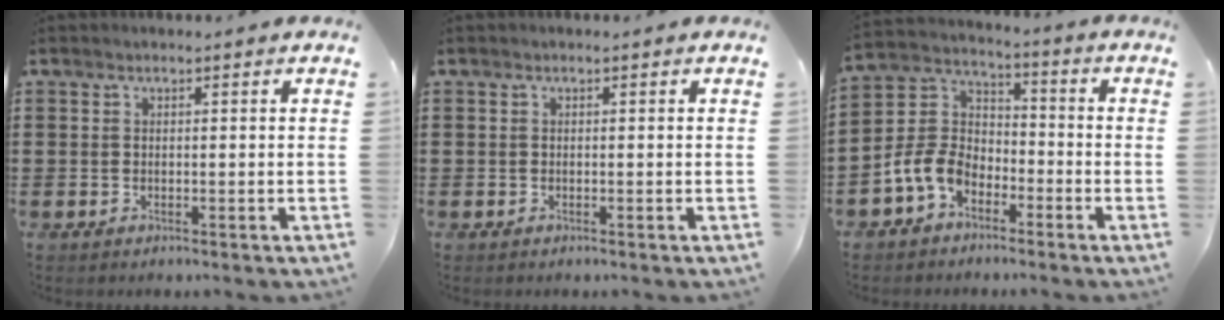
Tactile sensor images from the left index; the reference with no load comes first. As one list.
[{"total": 0.0}, {"total": 7.6, "force": [-4.2, 5.0, 3.8], "torque": [-0.121, 0.003, -0.091]}]